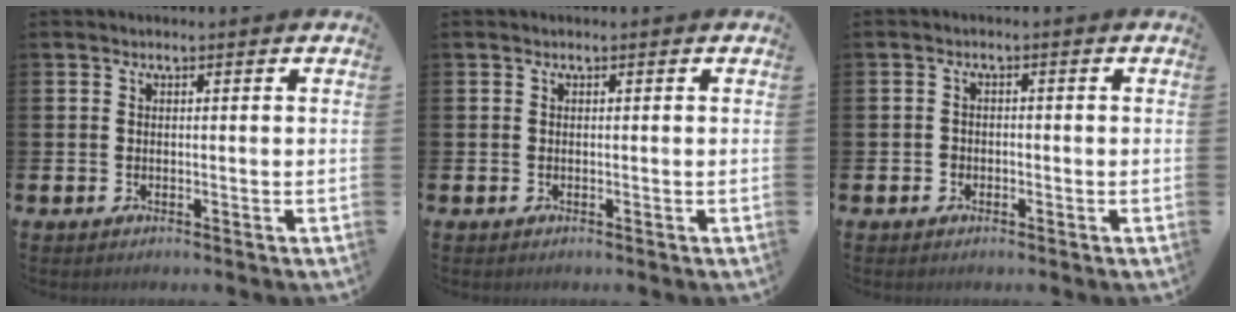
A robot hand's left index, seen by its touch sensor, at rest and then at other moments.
{"total": 0.0}
{"total": 0.8, "force": [-0.5, 0.7, 0.2], "torque": [-0.008, 0.005, -0.010]}